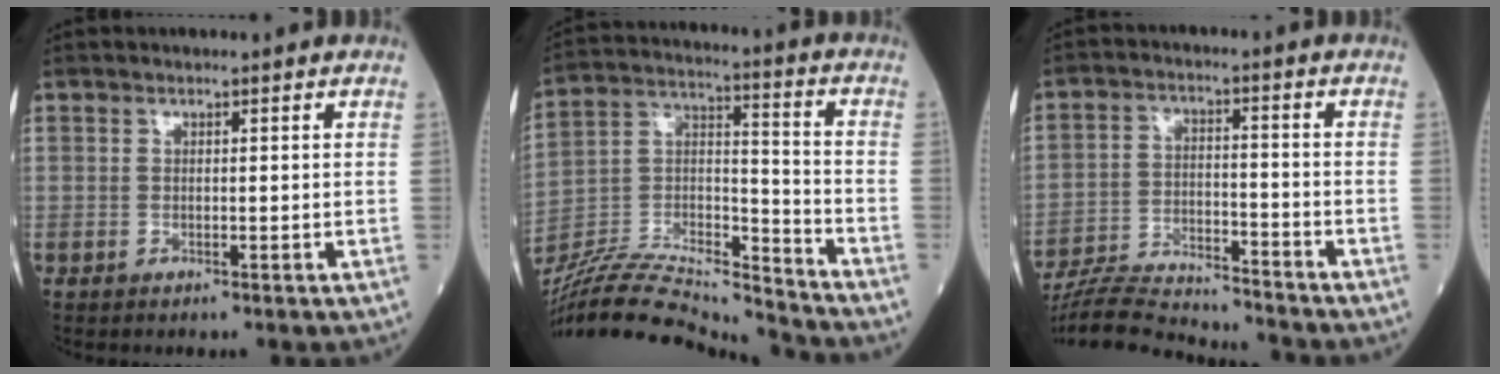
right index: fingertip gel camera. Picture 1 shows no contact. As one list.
[{"total": 21.4, "force": [-20.6, 1.1, 5.9], "torque": [-0.126, 0.015, -0.354]}, {"total": 14.6, "force": [-14.1, 0.7, 3.6], "torque": [-0.065, 0.000, -0.232]}]